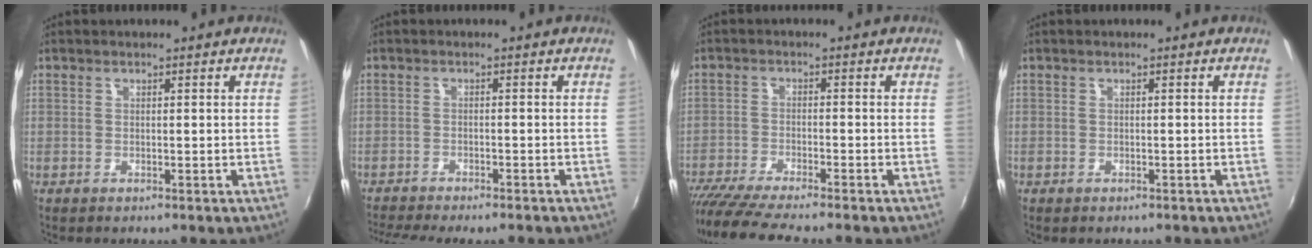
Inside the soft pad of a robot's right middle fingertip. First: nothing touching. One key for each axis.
{"total": 8.0, "fx": -7.2, "fy": 0.7, "fz": 3.5, "tx": -0.085, "ty": -0.022, "tz": -0.113}
{"total": 10.0, "fx": -8.8, "fy": 0.6, "fz": 4.8, "tx": -0.113, "ty": -0.038, "tz": -0.152}
{"total": 0.8, "fx": -0.6, "fy": 0.4, "fz": 0.2, "tx": -0.007, "ty": -0.001, "tz": -0.007}